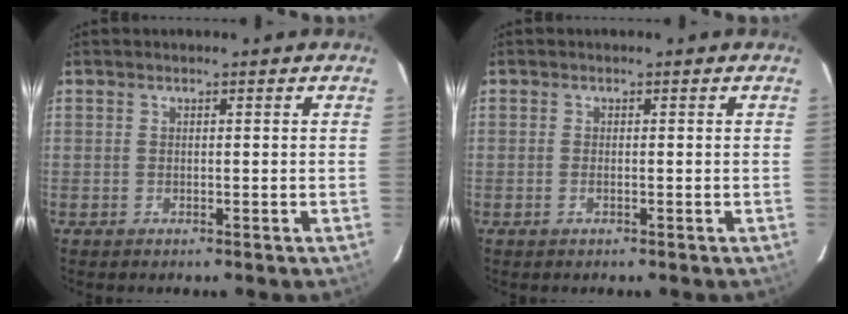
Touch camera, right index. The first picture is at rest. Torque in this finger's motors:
{"motor_torque": [-0.12, 0.02, 0.01, -0.01]}